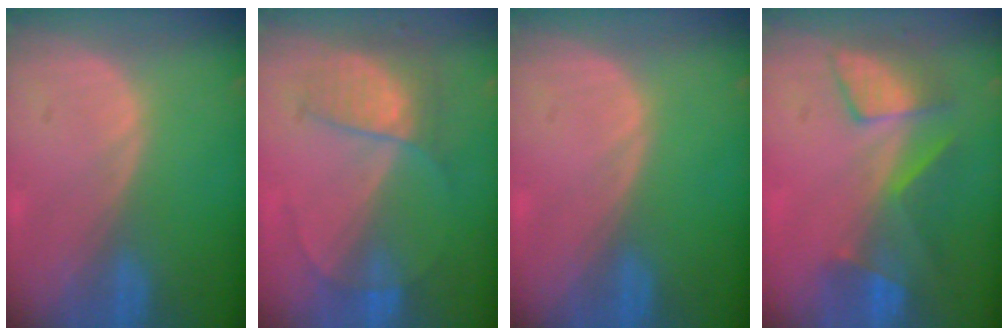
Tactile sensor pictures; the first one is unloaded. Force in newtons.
{"total": 7.1, "press": 6.1, "slide": 3.6}
{"total": 0.0}
{"total": 7.3, "press": 7.0, "slide": 2.2}